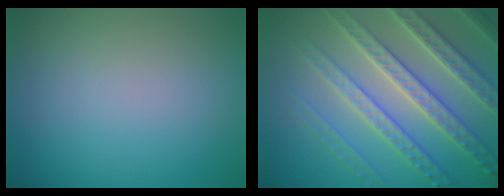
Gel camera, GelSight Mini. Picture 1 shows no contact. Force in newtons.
{"total": 7.1, "press": 6.9, "slide": 1.8}